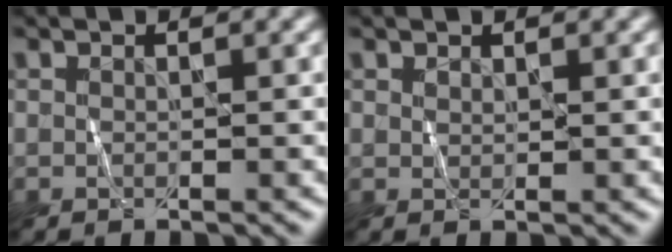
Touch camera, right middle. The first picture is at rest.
{"total": 0.6, "force": [0.4, 0.3, 0.3], "torque": [-0.007, -0.003, 0.010]}